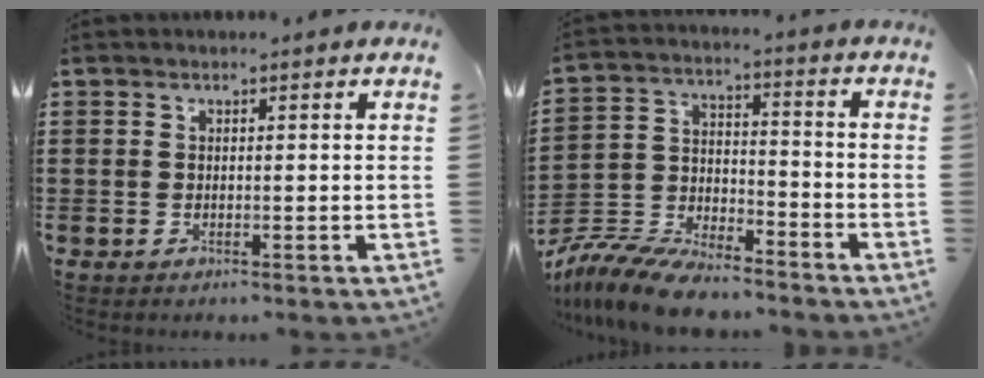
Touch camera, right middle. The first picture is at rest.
{"total": 10.5, "force": [-9.9, 1.8, 3.0], "torque": [-0.067, 0.022, -0.200]}